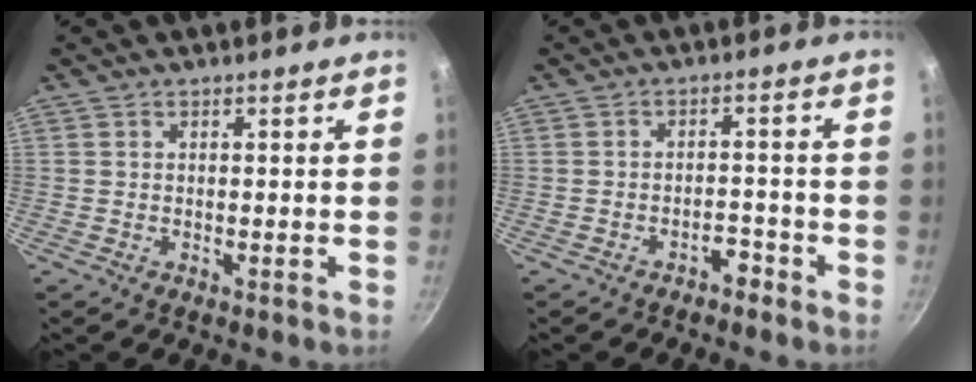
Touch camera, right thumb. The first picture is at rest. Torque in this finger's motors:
{"motor_torque": [0.26, -0.02, 0.40, -0.74, -0.01]}